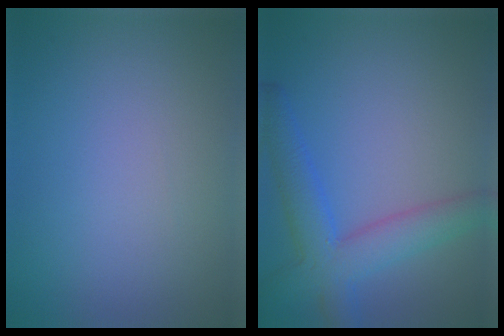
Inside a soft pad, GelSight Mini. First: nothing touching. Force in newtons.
{"total": 5.6, "press": 5.6, "slide": 0.3}